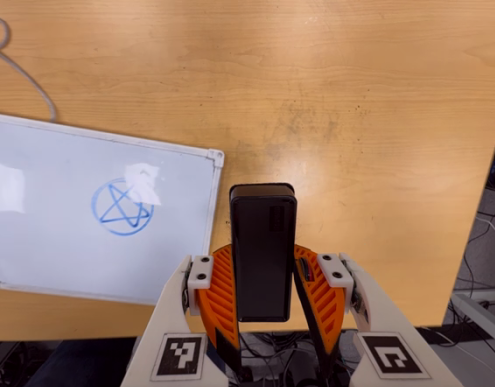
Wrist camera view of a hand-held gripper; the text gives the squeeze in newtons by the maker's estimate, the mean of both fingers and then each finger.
{"total": 5.1, "left": 4.5, "right": 5.8}